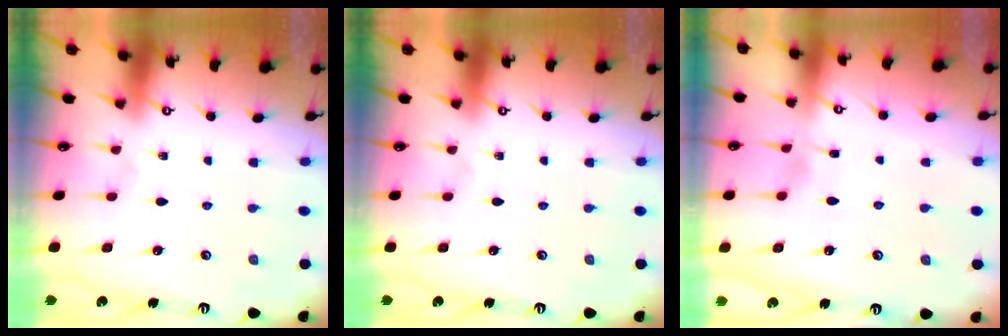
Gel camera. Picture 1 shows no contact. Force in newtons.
{"total": 0.0}
{"total": 2.8, "press": 2.8, "slide": 0.4}